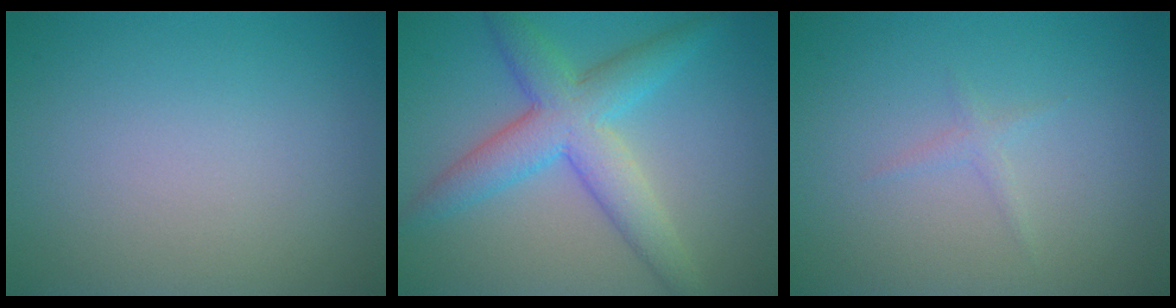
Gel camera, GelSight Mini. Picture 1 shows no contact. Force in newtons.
{"total": 6.0, "press": 6.0, "slide": 0.1}
{"total": 0.8, "press": 0.8, "slide": 0.0}